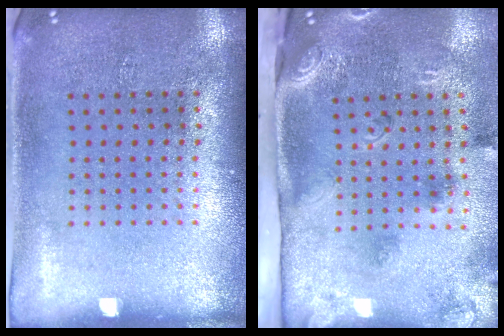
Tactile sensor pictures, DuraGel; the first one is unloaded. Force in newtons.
{"total": 3.1, "press": 2.0, "slide": 2.4}